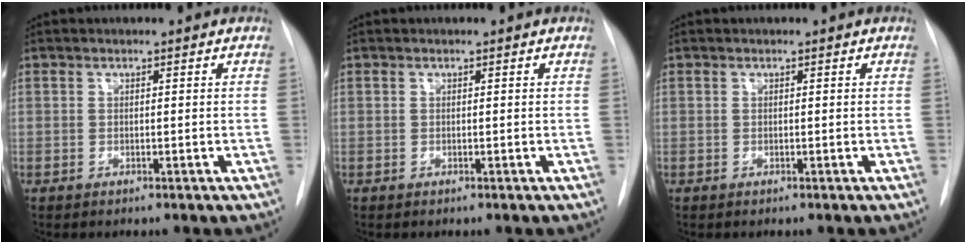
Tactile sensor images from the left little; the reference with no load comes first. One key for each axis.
{"total": 0.0}
{"total": 0.0}